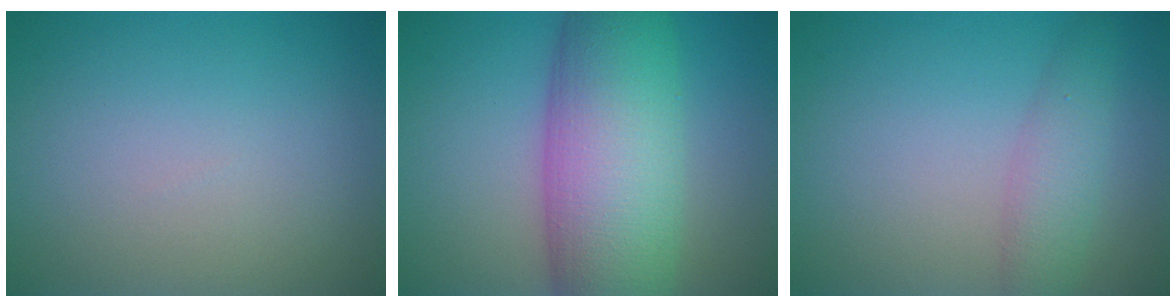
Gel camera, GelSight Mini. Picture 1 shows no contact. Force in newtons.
{"total": 12.2, "press": 12.2, "slide": 0.4}
{"total": 2.9, "press": 2.9, "slide": 0.1}